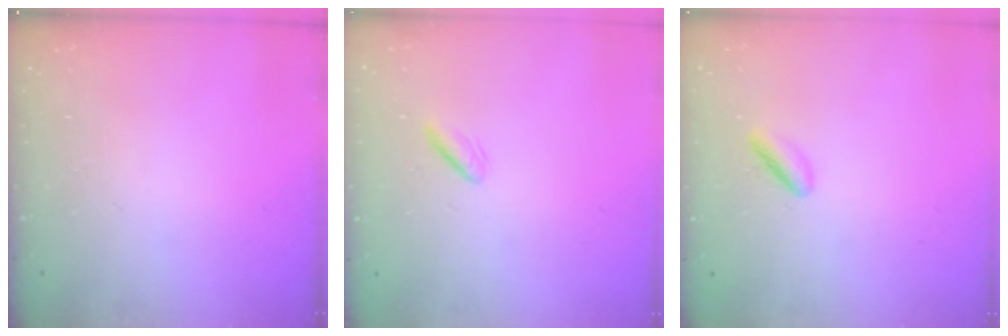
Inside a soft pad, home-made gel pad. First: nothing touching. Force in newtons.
{"total": 1.4, "press": 1.1, "slide": 0.9}
{"total": 2.5, "press": 2.4, "slide": 0.8}